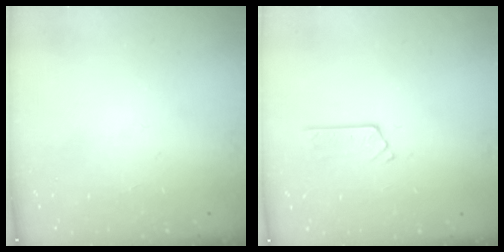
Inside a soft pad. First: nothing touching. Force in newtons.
{"total": 2.7, "press": 2.7, "slide": 0.2}